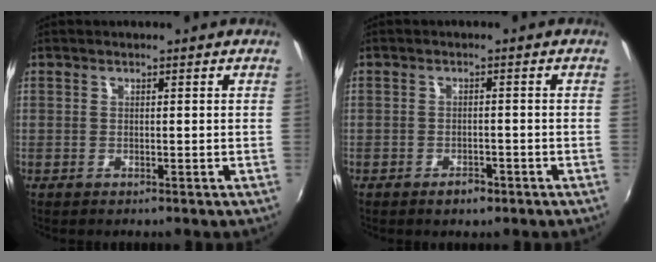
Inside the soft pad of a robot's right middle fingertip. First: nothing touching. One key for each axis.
{"total": 2.5, "fx": -1.7, "fy": 1.3, "fz": 1.2, "tx": -0.023, "ty": -0.001, "tz": -0.025}